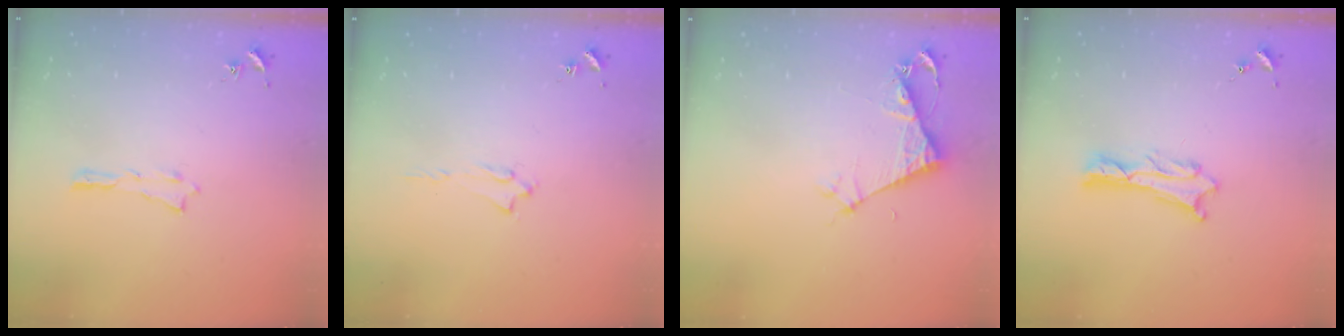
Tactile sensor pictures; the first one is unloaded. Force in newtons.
{"total": 1.6, "press": 1.6, "slide": 0.2}
{"total": 4.0, "press": 4.0, "slide": 0.3}
{"total": 1.2, "press": 1.2, "slide": 0.2}